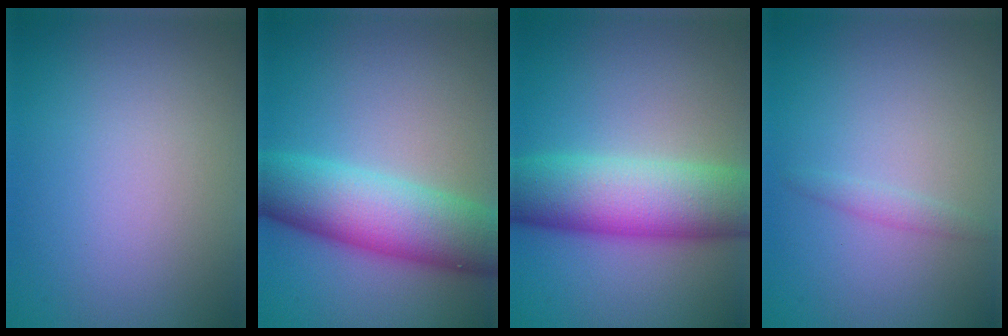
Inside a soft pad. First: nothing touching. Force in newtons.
{"total": 9.1, "press": 9.1, "slide": 0.3}
{"total": 9.6, "press": 9.6, "slide": 0.3}
{"total": 0.9, "press": 0.9, "slide": 0.1}